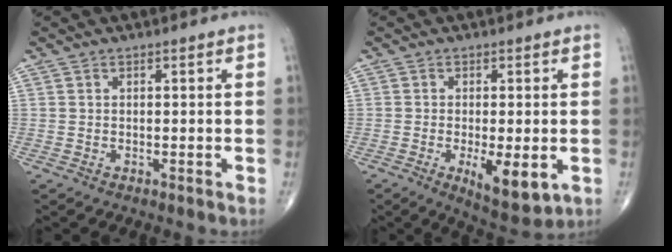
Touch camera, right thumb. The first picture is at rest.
{"total": 8.5, "force": [-2.3, 3.0, 7.6], "torque": [-0.112, -0.020, -0.030]}